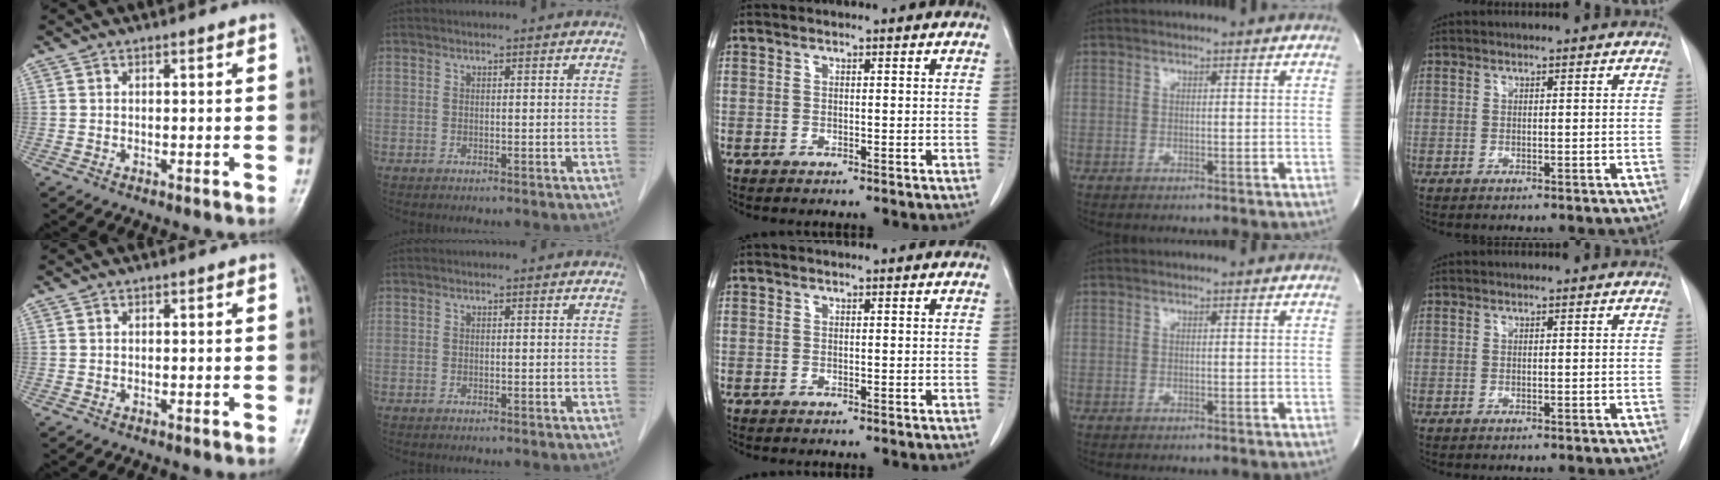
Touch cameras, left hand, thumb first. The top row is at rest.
{}